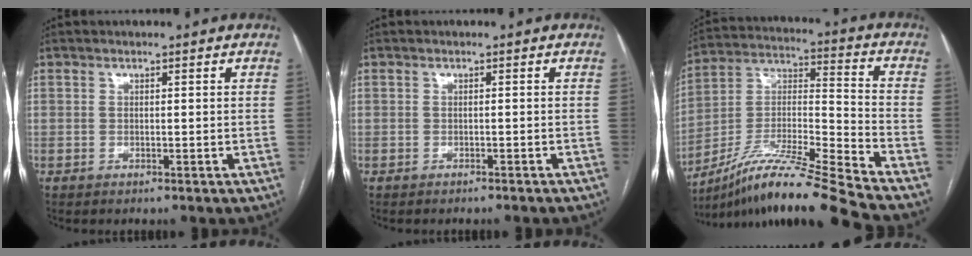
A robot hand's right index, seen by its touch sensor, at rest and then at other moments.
{"total": 2.5, "force": [-2.3, 0.2, 0.9], "torque": [-0.015, -0.001, -0.026]}
{"total": 19.2, "force": [-16.2, -2.1, 10.1], "torque": [-0.210, -0.009, -0.296]}